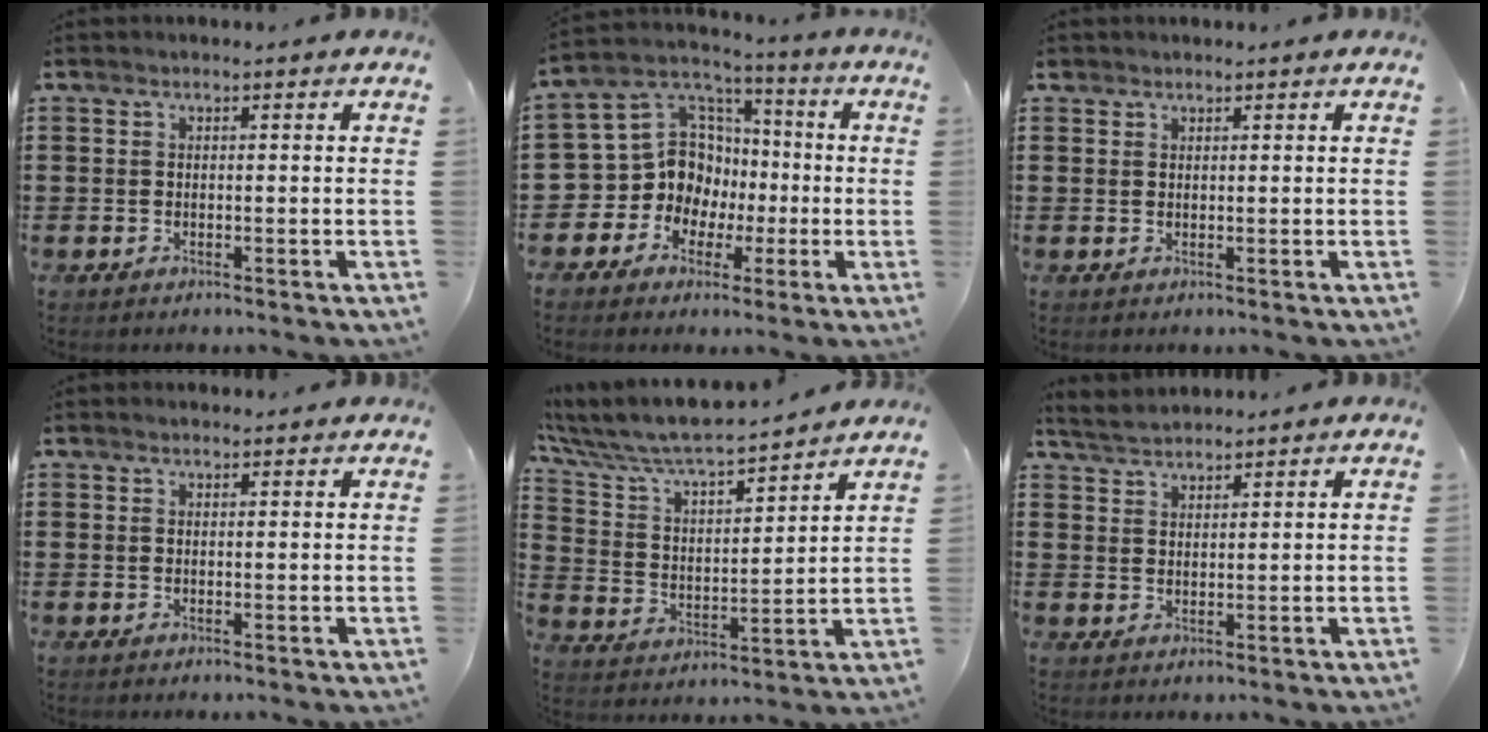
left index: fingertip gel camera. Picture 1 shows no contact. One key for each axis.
{"total": 11.6, "fx": -0.8, "fy": 10.7, "fz": 4.4, "tx": -0.149, "ty": -0.008, "tz": -0.012}
{"total": 0.8, "fx": 0.8, "fy": 0.3, "fz": 0.1, "tx": -0.005, "ty": 0.001, "tz": 0.015}
{"total": 1.1, "fx": 1.1, "fy": 0.1, "fz": 0.3, "tx": -0.006, "ty": 0.001, "tz": 0.021}
{"total": 7.4, "fx": 7.0, "fy": 0.6, "fz": 2.4, "tx": -0.080, "ty": -0.051, "tz": 0.115}
{"total": 3.0, "fx": 3.0, "fy": 0.4, "fz": 0.3, "tx": -0.016, "ty": -0.006, "tz": 0.056}